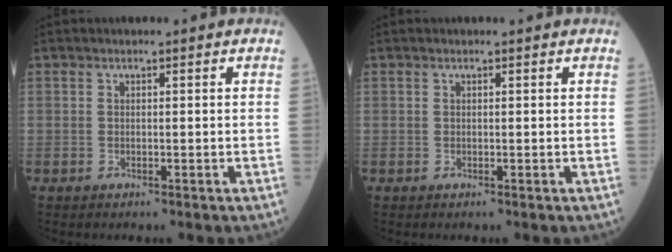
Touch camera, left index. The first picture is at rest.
{"total": 0.0}